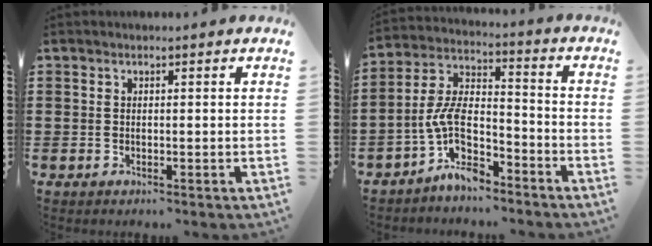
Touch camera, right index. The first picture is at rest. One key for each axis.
{"total": 8.5, "fx": -5.0, "fy": 3.9, "fz": 5.7, "tx": -0.140, "ty": -0.011, "tz": -0.105}